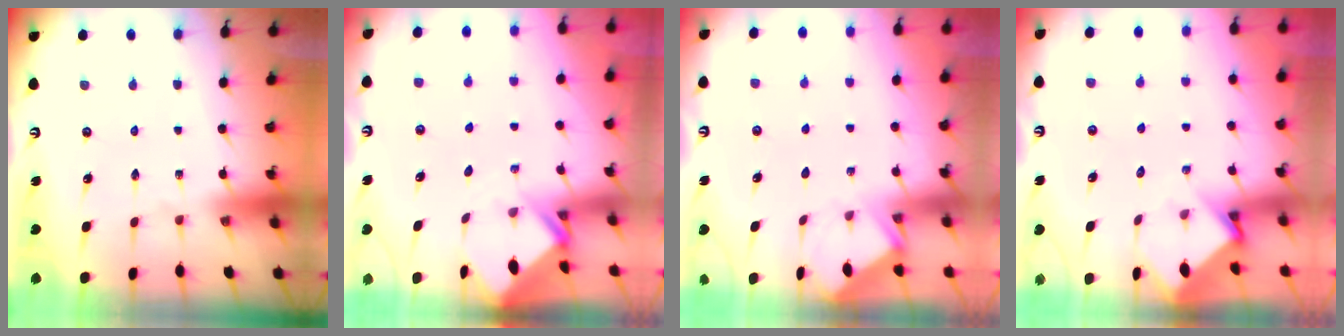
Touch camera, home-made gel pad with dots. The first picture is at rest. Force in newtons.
{"total": 2.6, "press": 2.6, "slide": 0.1}
{"total": 1.7, "press": 1.6, "slide": 0.2}
{"total": 3.7, "press": 3.7, "slide": 0.3}